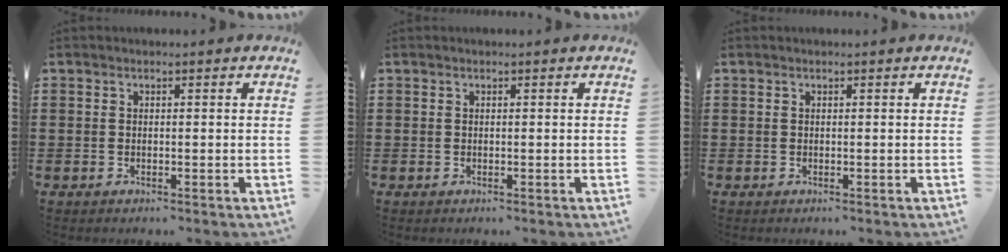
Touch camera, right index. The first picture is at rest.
{"total": 0.0}
{"total": 0.0}